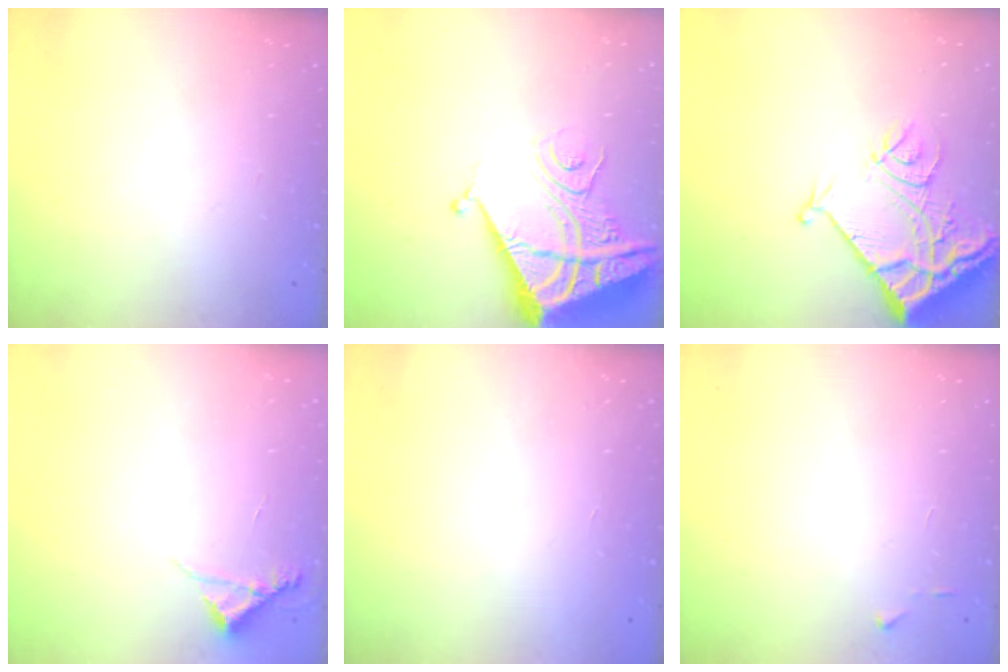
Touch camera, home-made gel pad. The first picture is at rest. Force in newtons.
{"total": 11.4, "press": 11.3, "slide": 1.3}
{"total": 13.6, "press": 13.5, "slide": 1.7}
{"total": 4.5, "press": 4.5, "slide": 0.3}
{"total": 1.7, "press": 1.7, "slide": 0.1}
{"total": 3.7, "press": 3.7, "slide": 0.4}